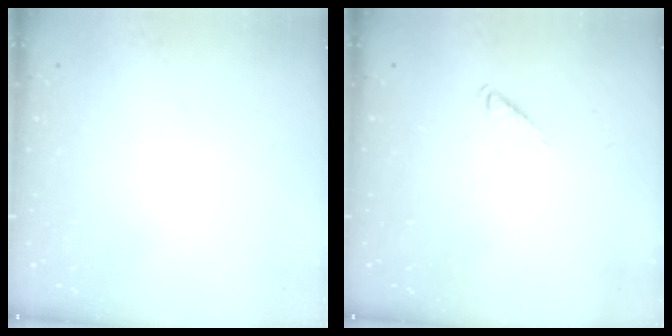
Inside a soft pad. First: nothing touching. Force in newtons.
{"total": 0.7, "press": 0.7, "slide": 0.0}